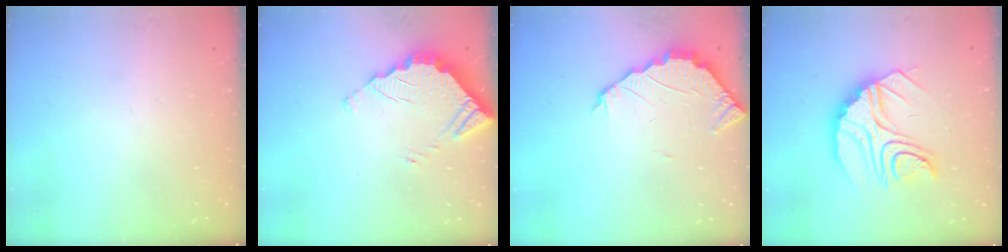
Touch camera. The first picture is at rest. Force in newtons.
{"total": 3.6, "press": 3.6, "slide": 0.2}
{"total": 2.6, "press": 2.6, "slide": 0.2}
{"total": 14.2, "press": 14.1, "slide": 1.2}